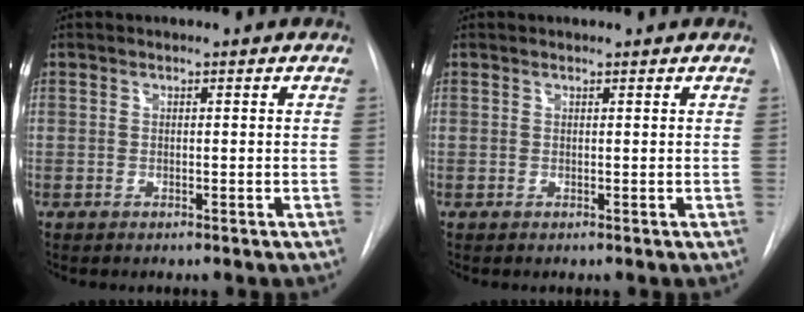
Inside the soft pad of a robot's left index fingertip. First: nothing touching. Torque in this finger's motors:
{"motor_torque": [0.26, -0.01, -0.04, -0.01]}